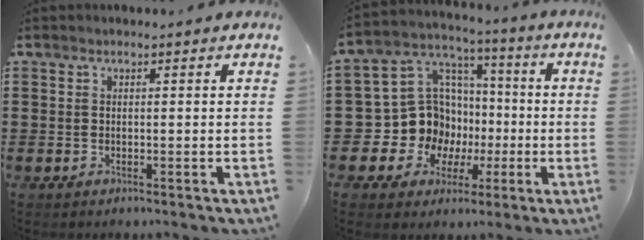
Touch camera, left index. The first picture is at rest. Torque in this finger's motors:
{"motor_torque": [1.21, 0.92, 0.29, 0.06]}